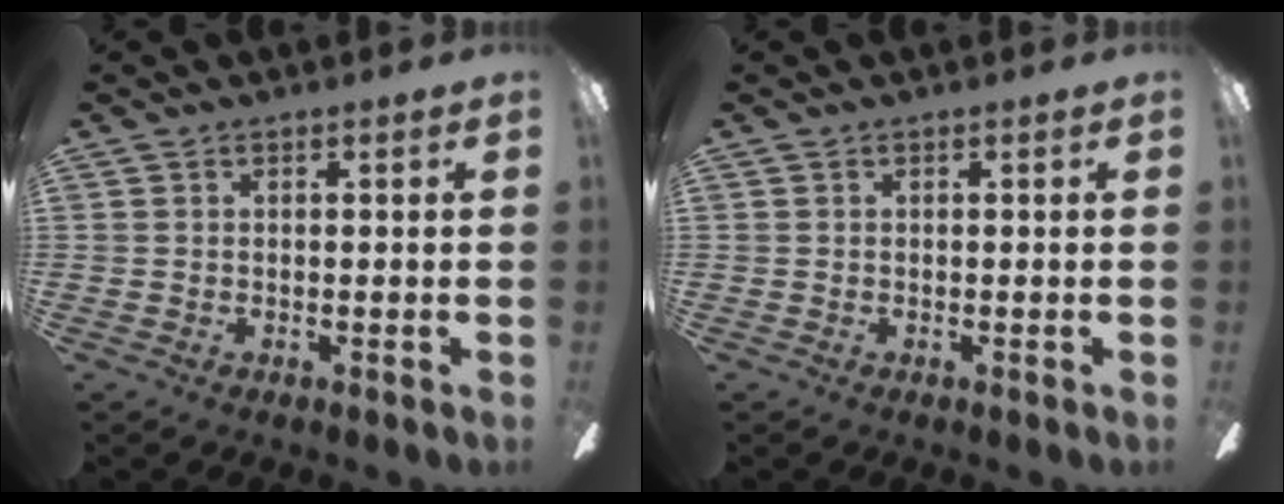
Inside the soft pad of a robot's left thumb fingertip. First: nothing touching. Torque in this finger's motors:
{"motor_torque": [0.02, 0.02, 0.10, -0.19, 0.00]}